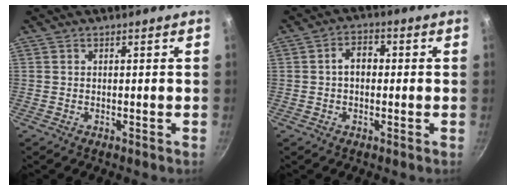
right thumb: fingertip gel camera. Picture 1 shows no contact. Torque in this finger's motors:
{"motor_torque": [0.31, 1.17, 0.57, -0.37, 0.01]}